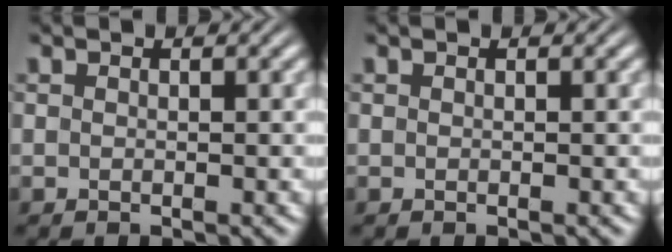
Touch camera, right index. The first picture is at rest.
{"total": 0.0}